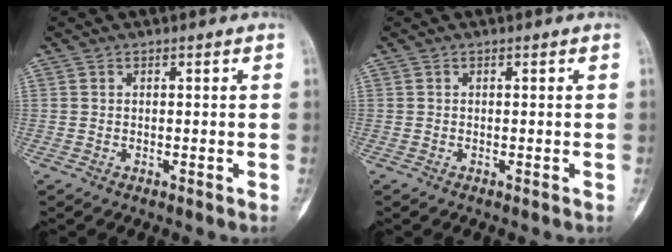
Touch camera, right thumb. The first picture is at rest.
{"total": 0.0}